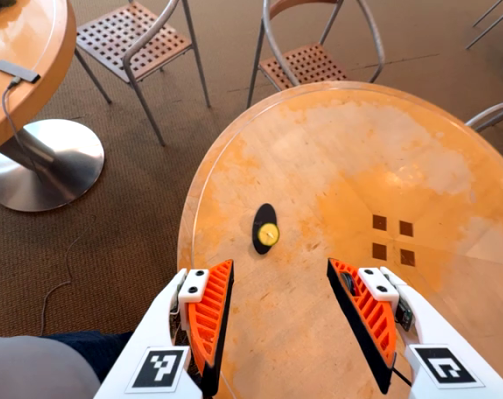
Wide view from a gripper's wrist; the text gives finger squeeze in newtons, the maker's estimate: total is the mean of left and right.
{"total": 0.0}